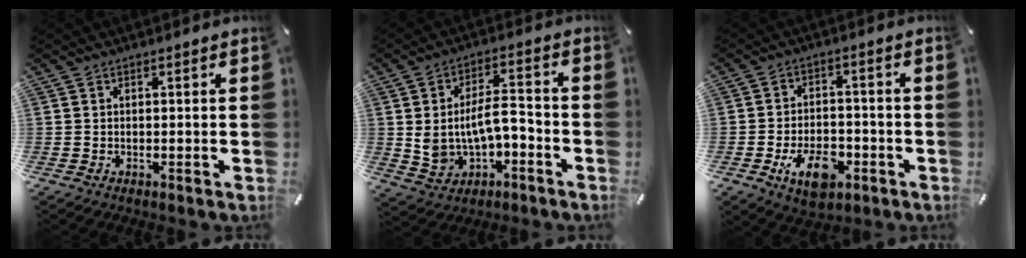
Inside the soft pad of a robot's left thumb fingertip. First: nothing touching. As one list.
[{"total": 10.3, "force": [-1.0, 6.5, 7.9], "torque": [-0.158, 0.004, -0.016]}, {"total": 9.8, "force": [-4.3, 5.9, 6.6], "torque": [-0.113, 0.010, -0.075]}]